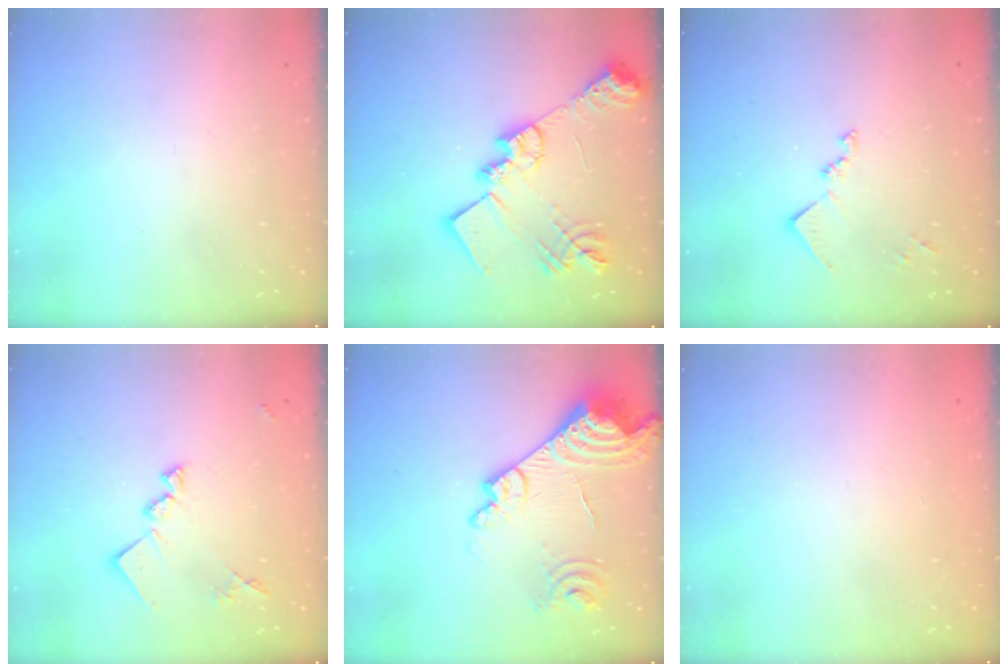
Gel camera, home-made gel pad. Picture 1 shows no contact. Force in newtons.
{"total": 23.0, "press": 22.9, "slide": 2.0}
{"total": 9.6, "press": 9.6, "slide": 0.5}
{"total": 13.1, "press": 13.1, "slide": 0.5}
{"total": 19.0, "press": 18.9, "slide": 1.8}
{"total": 1.1, "press": 1.0, "slide": 0.1}